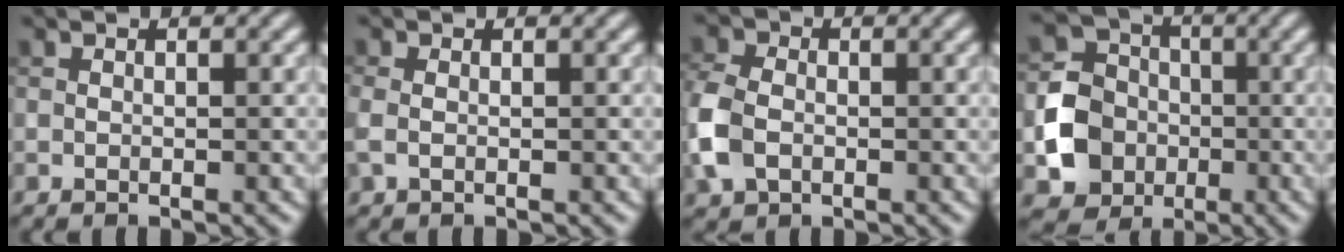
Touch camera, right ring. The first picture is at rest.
{"total": 1.1, "force": [-0.1, 0.7, 0.9], "torque": [-0.024, -0.001, -0.005]}
{"total": 4.9, "force": [-1.3, 3.6, 3.1], "torque": [-0.085, 0.001, -0.035]}
{"total": 6.4, "force": [-1.7, 5.7, 2.5], "torque": [-0.049, 0.001, -0.039]}